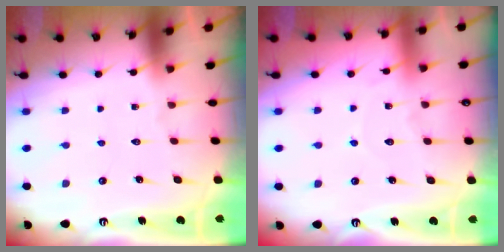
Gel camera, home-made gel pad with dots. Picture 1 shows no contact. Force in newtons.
{"total": 3.6, "press": 3.6, "slide": 0.4}